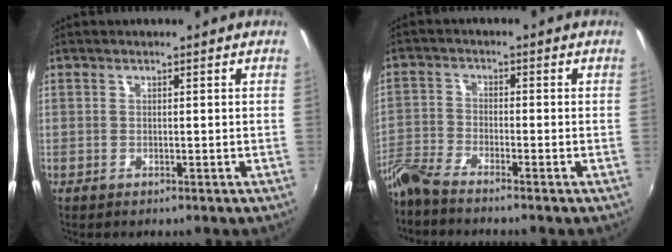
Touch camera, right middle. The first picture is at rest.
{"total": 5.8, "force": [-5.3, 0.1, 2.4], "torque": [-0.063, -0.013, -0.113]}